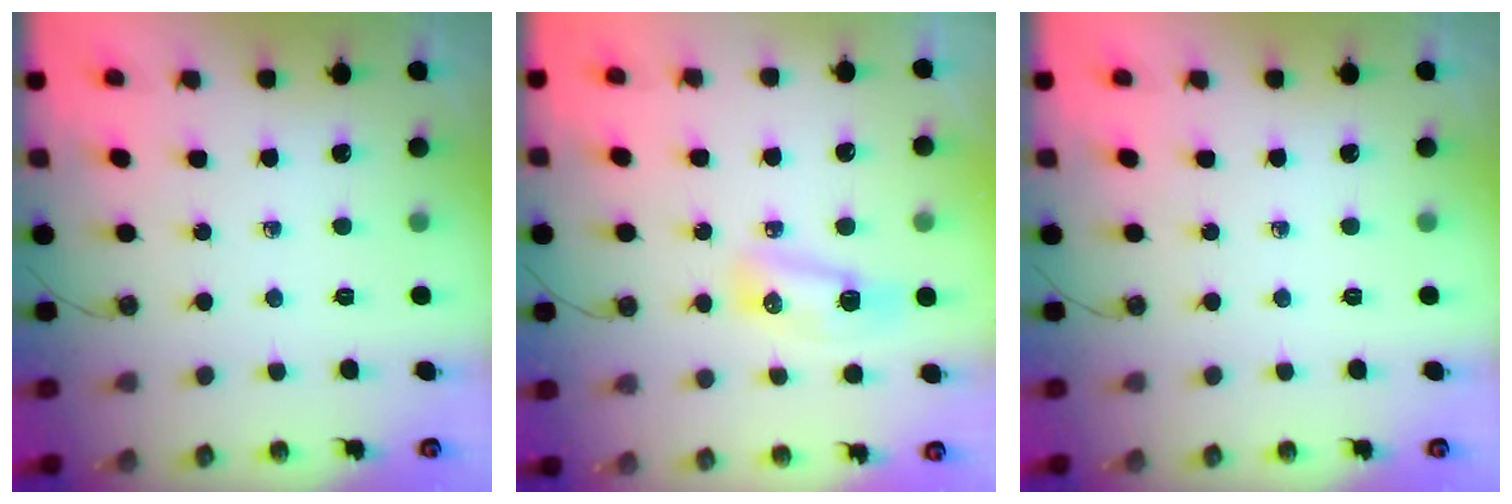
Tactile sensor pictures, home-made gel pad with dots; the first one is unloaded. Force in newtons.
{"total": 8.0, "press": 7.8, "slide": 1.9}
{"total": 0.0}